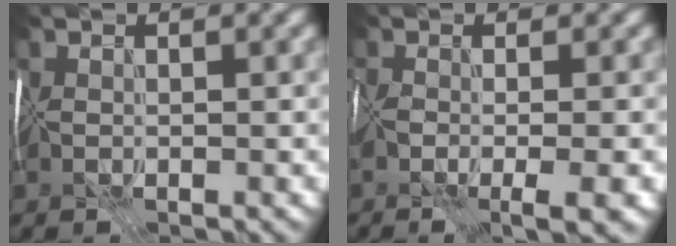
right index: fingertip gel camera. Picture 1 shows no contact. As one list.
[{"total": 5.1, "force": [-2.0, 1.6, 4.4], "torque": [-0.063, -0.013, -0.028]}]